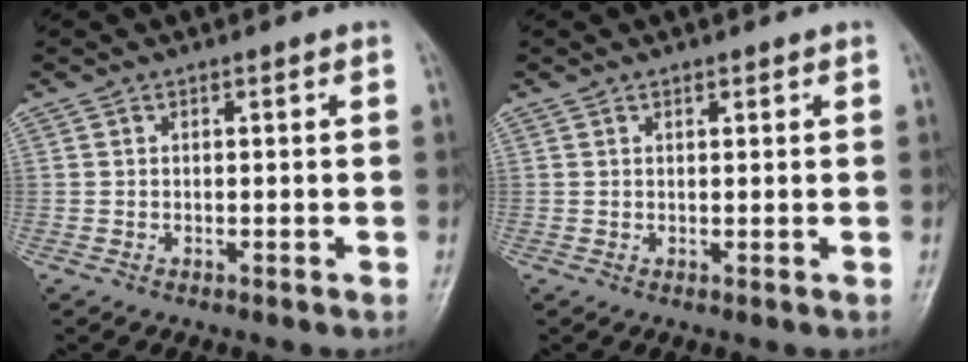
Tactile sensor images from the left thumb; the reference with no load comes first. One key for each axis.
{"total": 0.9, "fx": 0.6, "fy": 0.4, "fz": 0.5, "tx": -0.004, "ty": -0.003, "tz": 0.009}